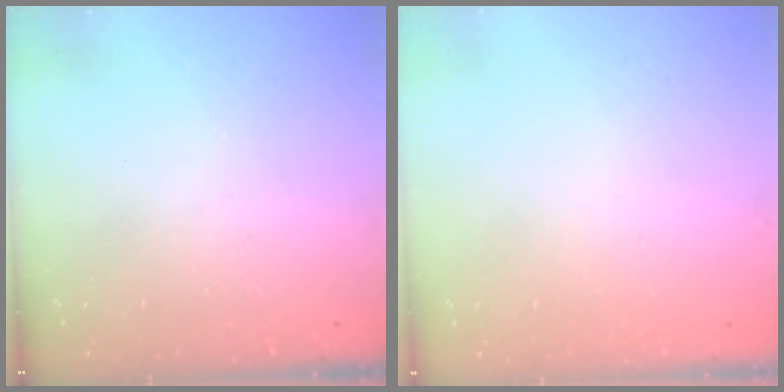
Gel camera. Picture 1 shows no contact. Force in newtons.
{"total": 0.8, "press": 0.8, "slide": 0.1}